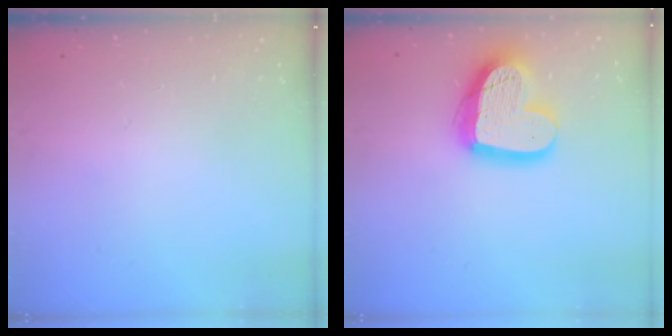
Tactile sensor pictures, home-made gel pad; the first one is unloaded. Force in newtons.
{"total": 18.8, "press": 18.7, "slide": 1.9}